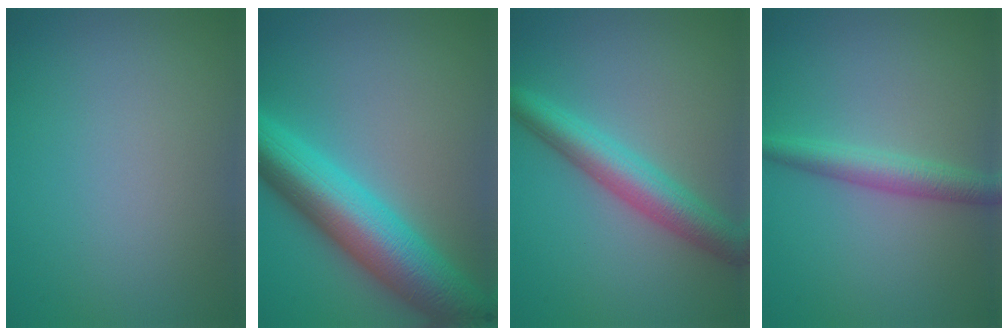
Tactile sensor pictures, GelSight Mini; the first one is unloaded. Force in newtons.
{"total": 10.1, "press": 10.1, "slide": 0.2}
{"total": 5.0, "press": 5.0, "slide": 0.0}
{"total": 2.9, "press": 2.9, "slide": 0.0}